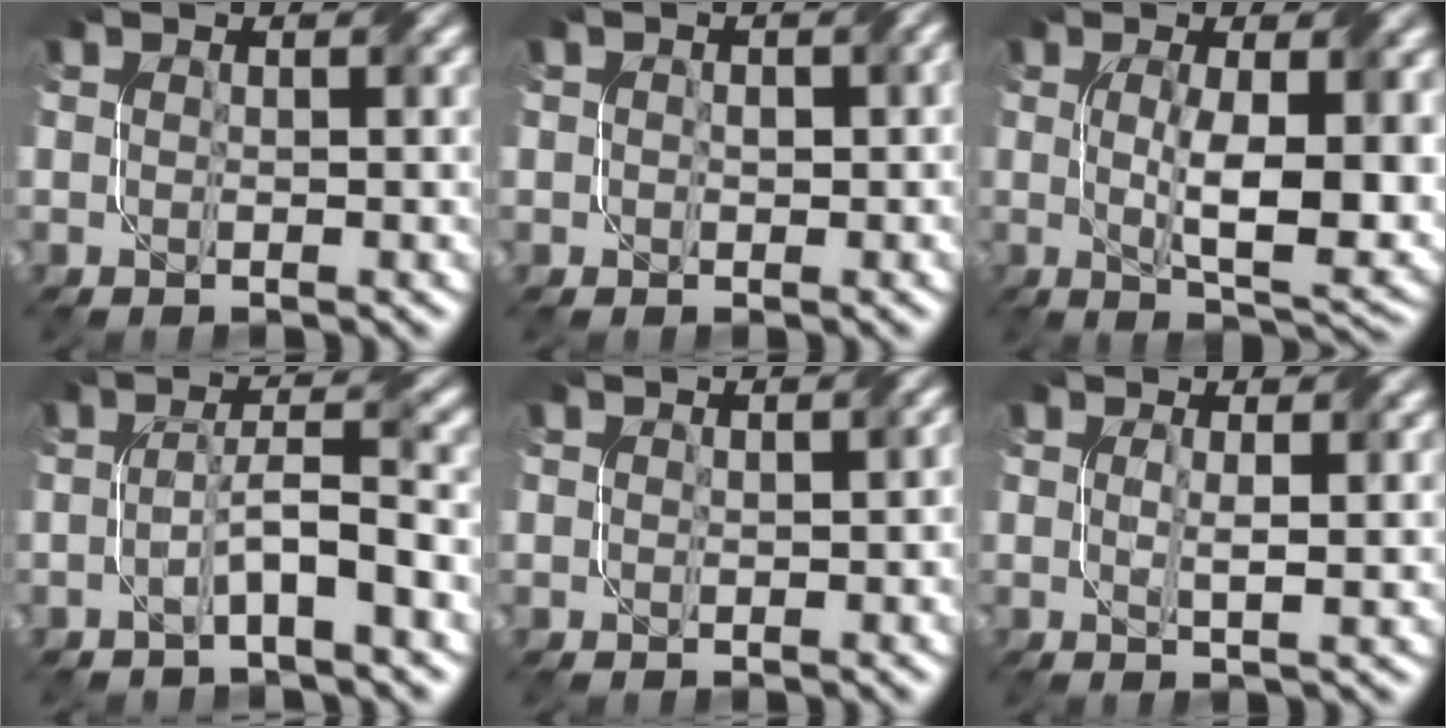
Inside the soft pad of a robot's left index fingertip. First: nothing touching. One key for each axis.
{"total": 1.5, "fx": 0.3, "fy": 1.0, "fz": 1.0, "tx": -0.011, "ty": 0.002, "tz": 0.006}
{"total": 8.4, "fx": 0.2, "fy": 2.4, "fz": 8.0, "tx": -0.128, "ty": -0.008, "tz": 0.010}
{"total": 3.7, "fx": -1.7, "fy": 0.3, "fz": 3.3, "tx": -0.061, "ty": 0.017, "tz": -0.037}
{"total": 0.7, "fx": 0.1, "fy": 0.5, "fz": 0.5, "tx": -0.006, "ty": 0.001, "tz": 0.002}
{"total": 1.4, "fx": 0.3, "fy": 0.1, "fz": 1.4, "tx": -0.025, "ty": -0.002, "tz": 0.005}